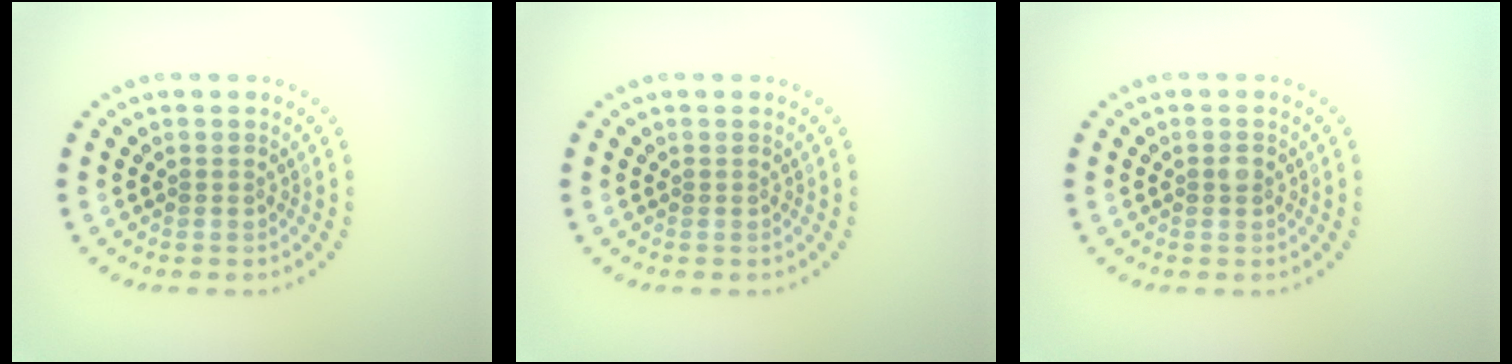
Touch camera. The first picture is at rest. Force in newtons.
{"total": 0.0}
{"total": 0.9, "press": 0.9, "slide": 0.0}